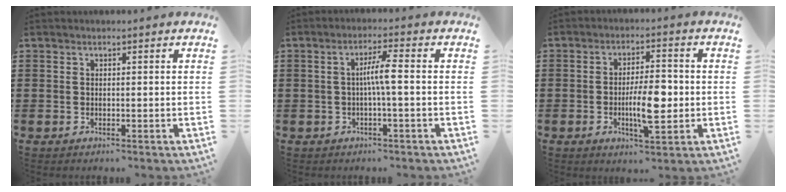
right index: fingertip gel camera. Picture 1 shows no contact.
{"total": 4.1, "force": [-0.3, 0.1, 4.0], "torque": [-0.076, 0.001, -0.010]}
{"total": 7.4, "force": [-1.1, 2.5, 6.9], "torque": [-0.133, 0.002, -0.024]}